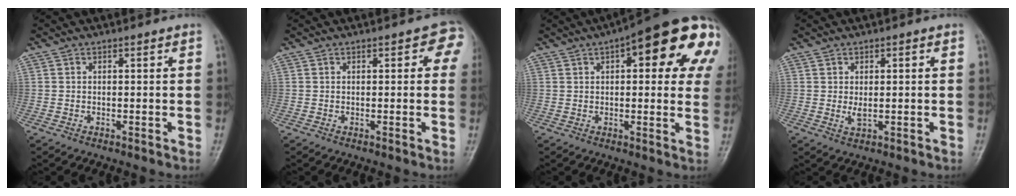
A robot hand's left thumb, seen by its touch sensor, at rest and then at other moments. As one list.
[{"total": 4.0, "force": [1.3, 2.1, 3.2], "torque": [-0.007, 0.003, 0.003]}, {"total": 22.1, "force": [8.1, 7.9, 19.0], "torque": [-0.220, 0.011, 0.092]}, {"total": 2.2, "force": [0.1, 1.1, 1.9], "torque": [-0.037, 0.001, 0.004]}]